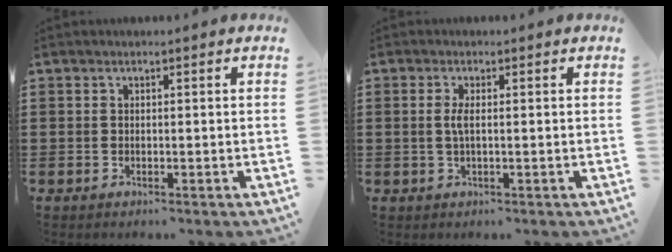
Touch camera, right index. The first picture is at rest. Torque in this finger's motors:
{"motor_torque": [0.37, 0.37, 0.32, 0.04]}